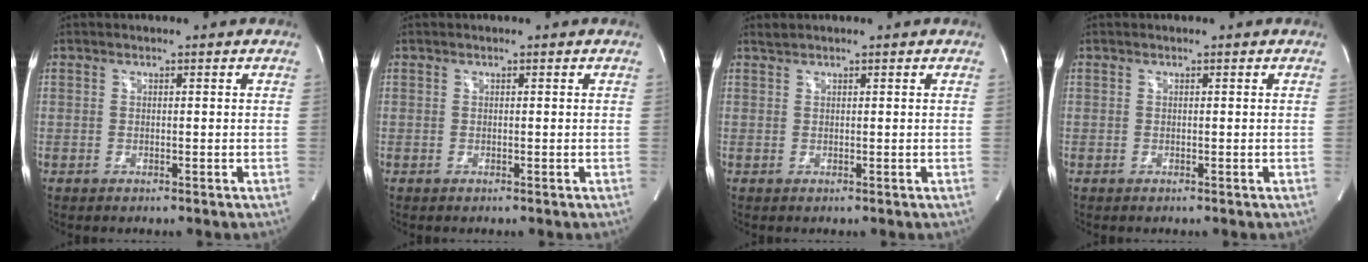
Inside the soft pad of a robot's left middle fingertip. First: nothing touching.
{"total": 0.0}
{"total": 0.6, "force": [0.6, -0.1, 0.0], "torque": [-0.008, 0.008, 0.017]}
{"total": 0.0}